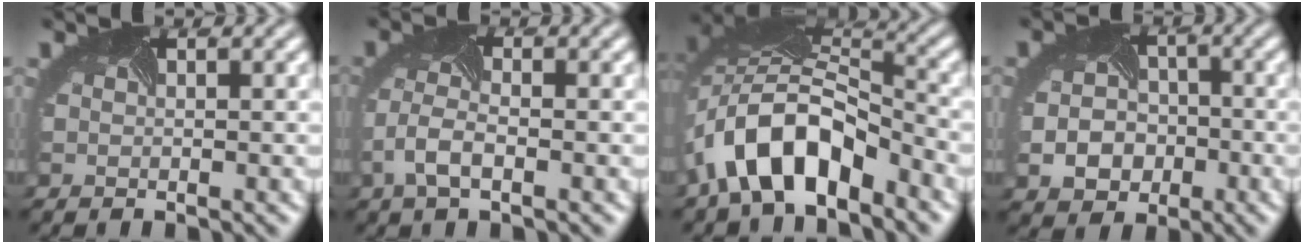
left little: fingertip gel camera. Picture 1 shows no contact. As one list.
[{"total": 2.6, "force": [-1.2, 1.1, 2.0], "torque": [-0.060, 0.004, -0.029]}, {"total": 8.3, "force": [-4.7, 4.2, 5.4], "torque": [-0.106, 0.011, -0.096]}, {"total": 4.0, "force": [-1.3, 3.4, 1.7], "torque": [-0.040, -0.009, -0.022]}]